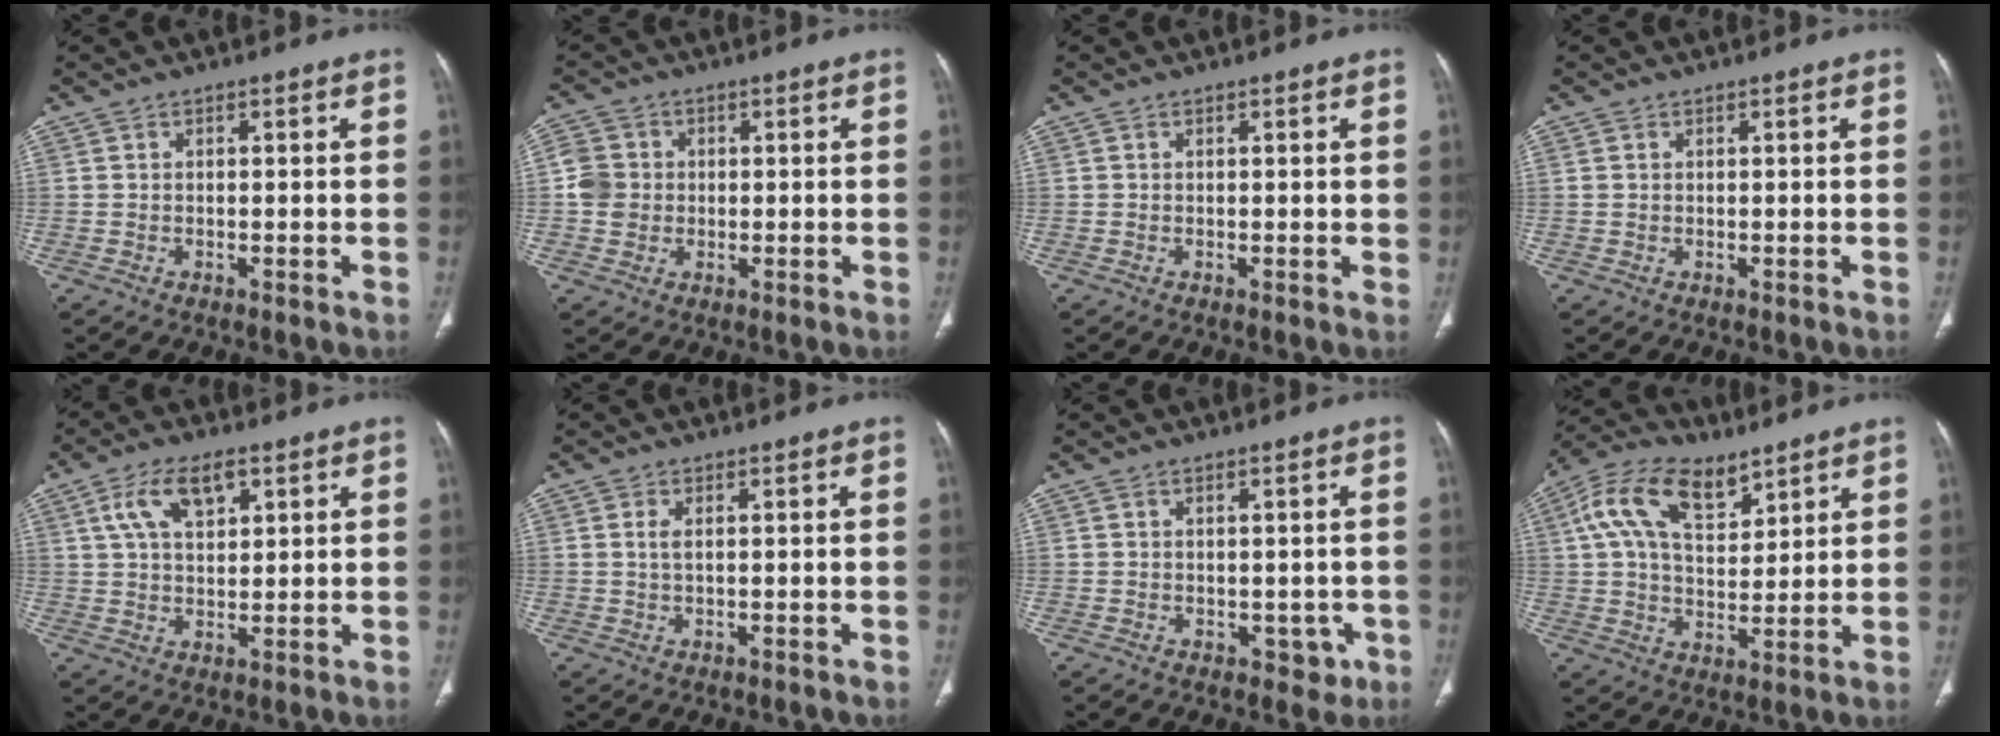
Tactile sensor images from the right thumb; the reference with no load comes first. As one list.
[{"total": 5.2, "force": [-0.1, 4.8, 1.8], "torque": [-0.023, 0.008, -0.006]}, {"total": 0.9, "force": [0.2, 0.4, 0.7], "torque": [-0.008, -0.002, 0.003]}, {"total": 0.5, "force": [0.1, 0.4, 0.3], "torque": [-0.007, 0.004, 0.004]}, {"total": 8.6, "force": [3.8, 4.5, 6.3], "torque": [-0.107, -0.005, 0.068]}, {"total": 1.5, "force": [0.3, 0.6, 1.4], "torque": [-0.035, 0.002, 0.009]}, {"total": 3.1, "force": [-0.5, 2.5, 1.8], "torque": [0.000, 0.001, 0.001]}, {"total": 14.5, "force": [7.2, 7.9, 9.7], "torque": [-0.160, -0.008, 0.129]}]